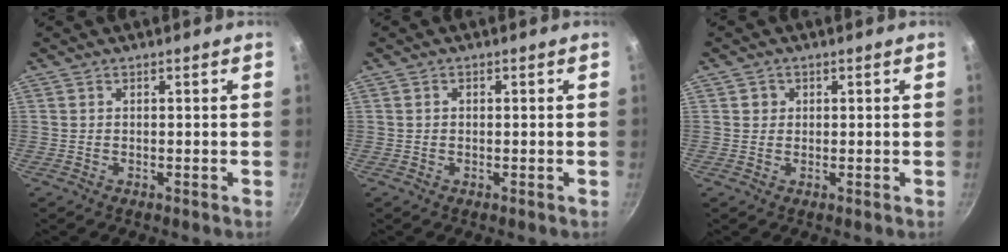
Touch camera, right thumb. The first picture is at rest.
{"total": 0.7, "force": [0.0, 0.6, 0.4], "torque": [-0.004, 0.002, -0.001]}
{"total": 1.6, "force": [0.4, 1.5, 0.3], "torque": [0.004, 0.001, 0.003]}